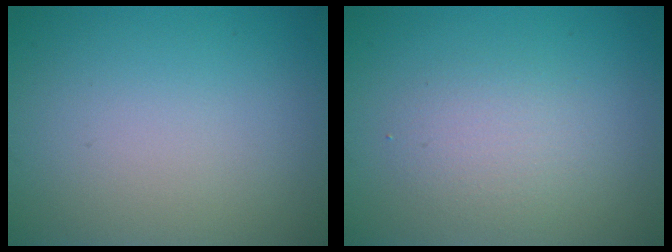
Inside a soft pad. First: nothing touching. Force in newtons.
{"total": 2.4, "press": 2.4, "slide": 0.0}